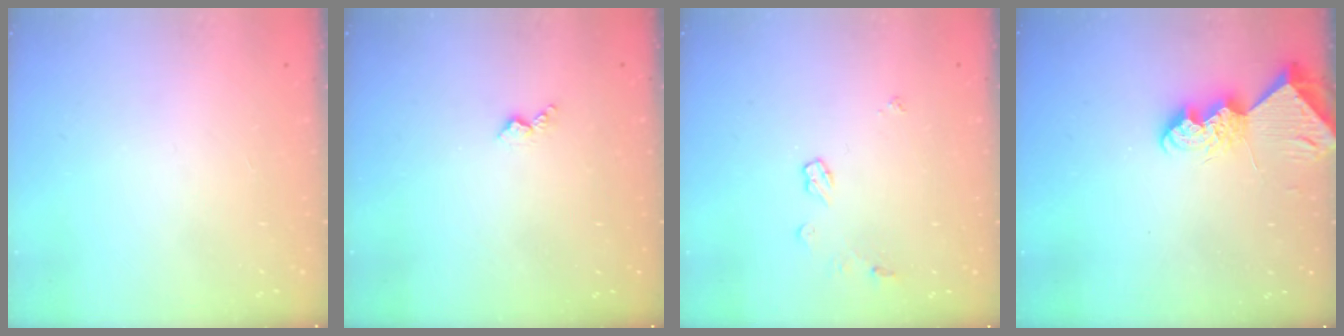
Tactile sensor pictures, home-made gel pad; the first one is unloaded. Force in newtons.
{"total": 2.7, "press": 2.6, "slide": 0.5}
{"total": 5.0, "press": 5.0, "slide": 0.4}
{"total": 8.4, "press": 8.4, "slide": 0.8}